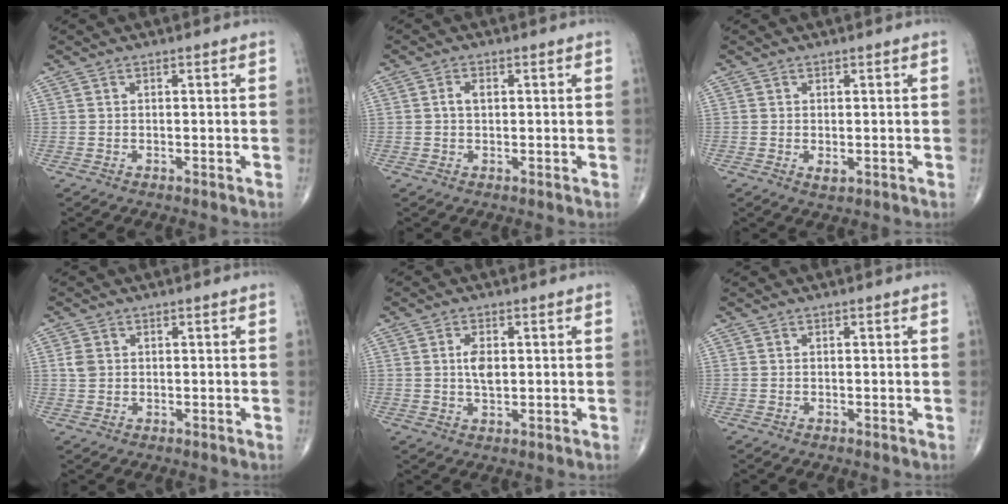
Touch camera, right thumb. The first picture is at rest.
{"total": 2.0, "force": [0.3, 1.3, 1.6], "torque": [-0.028, 0.007, 0.003]}
{"total": 1.4, "force": [-0.2, 0.8, 1.1], "torque": [-0.017, -0.004, -0.001]}
{"total": 2.4, "force": [0.4, 2.0, 1.3], "torque": [-0.021, 0.002, 0.011]}
{"total": 4.1, "force": [0.6, 2.1, 3.4], "torque": [-0.060, -0.004, 0.011]}
{"total": 0.0}